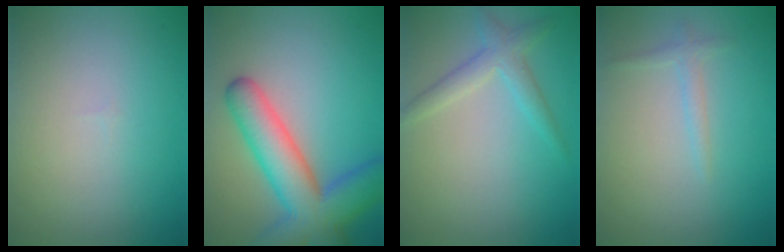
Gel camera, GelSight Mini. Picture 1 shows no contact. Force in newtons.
{"total": 8.4, "press": 8.4, "slide": 0.4}
{"total": 2.4, "press": 2.4, "slide": 0.2}
{"total": 1.1, "press": 1.1, "slide": 0.1}